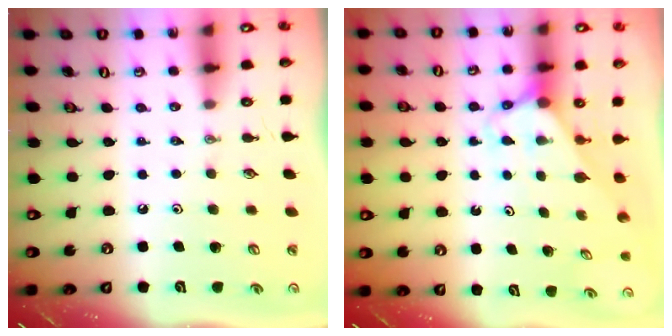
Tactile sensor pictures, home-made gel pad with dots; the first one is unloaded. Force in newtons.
{"total": 2.6, "press": 2.6, "slide": 0.2}